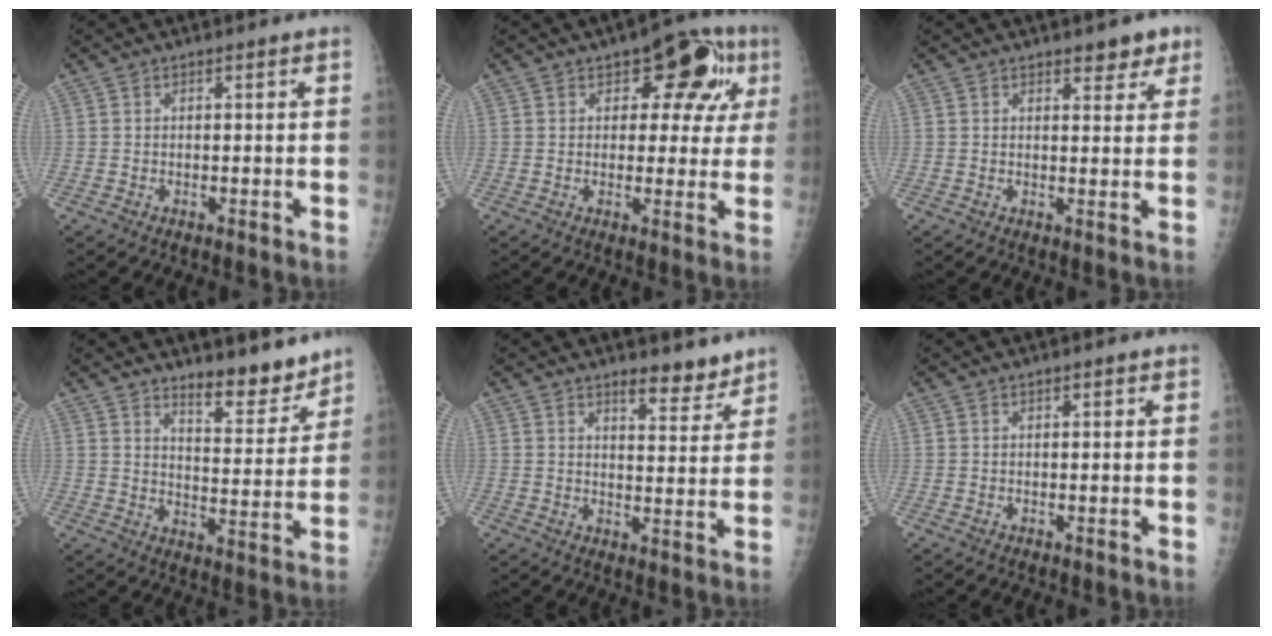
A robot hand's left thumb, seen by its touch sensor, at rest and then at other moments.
{"total": 11.6, "force": [4.6, 6.5, 8.4], "torque": [-0.050, 0.003, 0.052]}
{"total": 4.0, "force": [2.8, 2.0, 2.2], "torque": [-0.001, -0.014, 0.035]}
{"total": 8.9, "force": [7.7, 2.5, 3.8], "torque": [-0.027, -0.069, 0.123]}
{"total": 5.8, "force": [4.8, 2.0, 2.6], "torque": [-0.013, -0.038, 0.069]}
{"total": 0.6, "force": [0.3, 0.2, 0.5], "torque": [-0.008, 0.000, 0.005]}